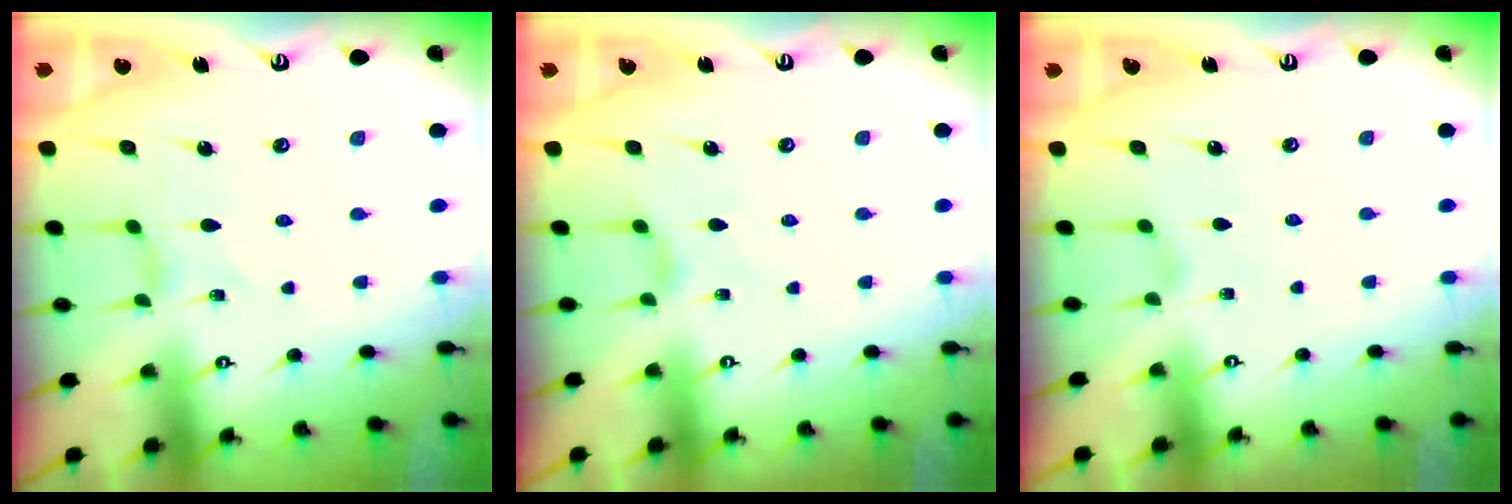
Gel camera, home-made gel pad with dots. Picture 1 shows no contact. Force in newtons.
{"total": 2.7, "press": 2.6, "slide": 0.6}
{"total": 1.6, "press": 1.5, "slide": 0.5}